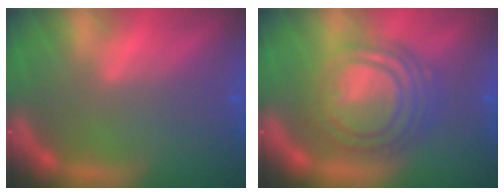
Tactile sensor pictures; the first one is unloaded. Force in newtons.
{"total": 10.0}